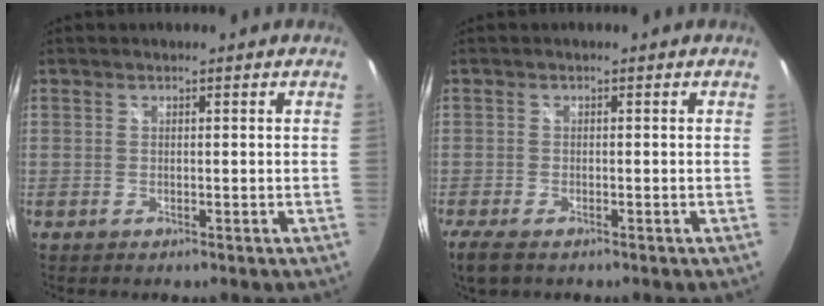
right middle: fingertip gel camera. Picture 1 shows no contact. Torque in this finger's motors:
{"motor_torque": [0.52, -0.57, 0.02, 0.05]}